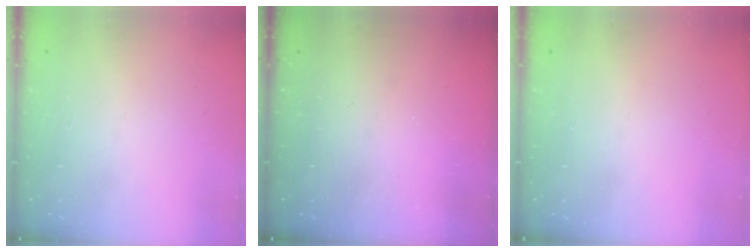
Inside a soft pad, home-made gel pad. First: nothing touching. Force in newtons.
{"total": 0.0}
{"total": 0.0}